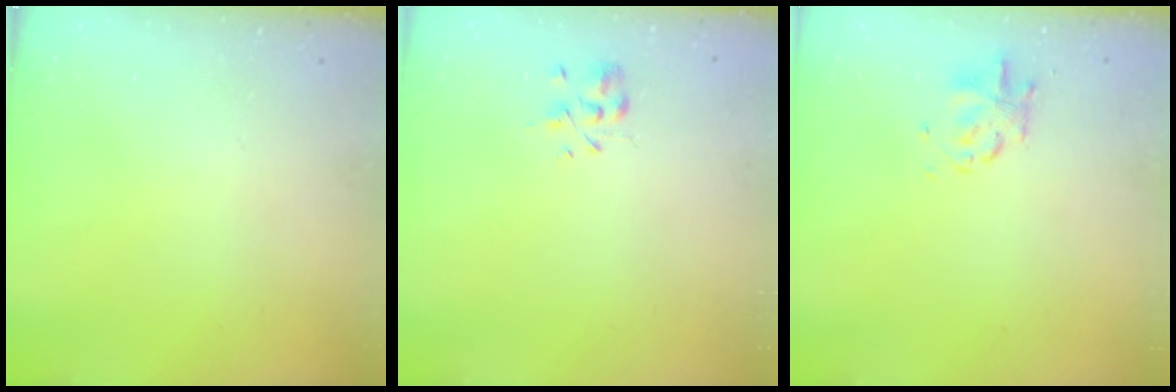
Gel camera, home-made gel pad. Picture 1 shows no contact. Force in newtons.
{"total": 2.0, "press": 1.8, "slide": 0.9}
{"total": 2.9, "press": 2.9, "slide": 0.7}